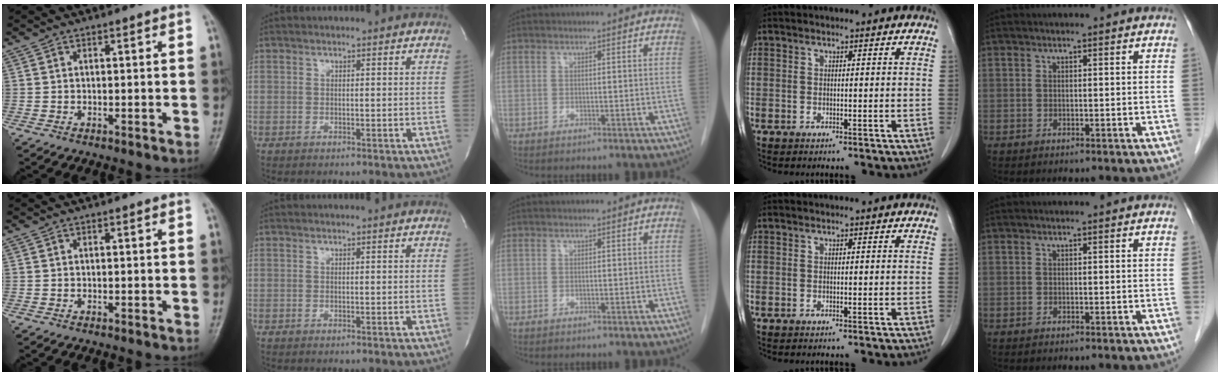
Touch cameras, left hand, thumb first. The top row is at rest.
{}